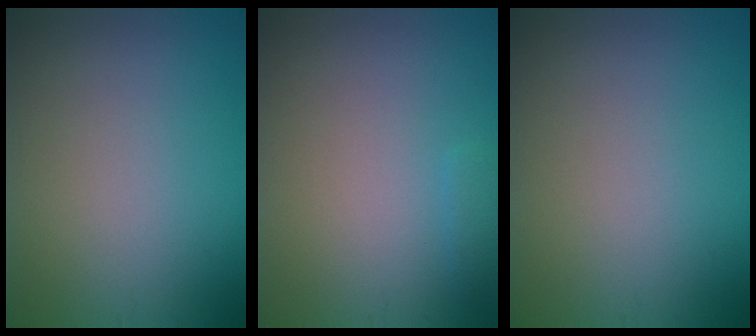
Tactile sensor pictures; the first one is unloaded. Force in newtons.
{"total": 0.7, "press": 0.7, "slide": 0.0}
{"total": 0.0}